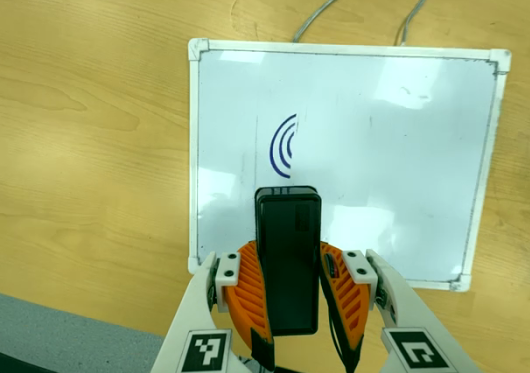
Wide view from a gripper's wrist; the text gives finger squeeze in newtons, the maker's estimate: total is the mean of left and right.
{"total": 7.0, "left": 6.1, "right": 7.9}